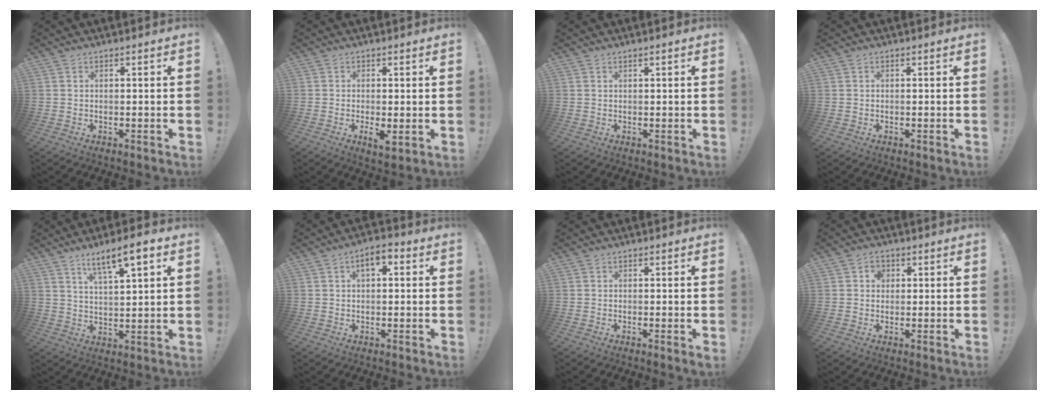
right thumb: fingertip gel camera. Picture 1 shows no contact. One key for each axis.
{"total": 3.9, "fx": -0.4, "fy": 1.4, "fz": 3.7, "tx": -0.051, "ty": -0.011, "tz": -0.004}
{"total": 0.6, "fx": 0.5, "fy": -0.1, "fz": 0.4, "tx": -0.001, "ty": -0.003, "tz": 0.007}
{"total": 0.0}
{"total": 9.2, "fx": 5.8, "fy": 1.8, "fz": 7.0, "tx": -0.110, "ty": -0.031, "tz": 0.096}
{"total": 4.5, "fx": 1.0, "fy": 2.5, "fz": 3.6, "tx": -0.048, "ty": 0.004, "tz": 0.013}
{"total": 1.3, "fx": -0.2, "fy": -0.5, "fz": 1.2, "tx": -0.021, "ty": -0.003, "tz": -0.004}
{"total": 3.2, "fx": 0.6, "fy": 2.8, "fz": 1.4, "tx": -0.016, "ty": 0.002, "tz": 0.009}